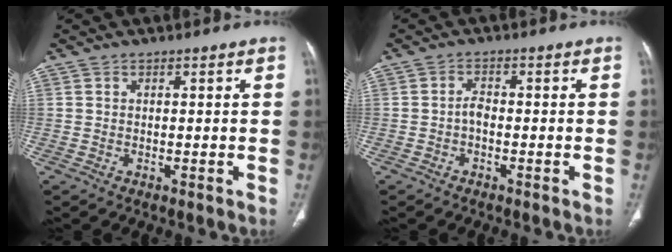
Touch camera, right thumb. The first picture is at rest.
{"total": 1.8, "force": [-0.6, 0.9, 1.4], "torque": [-0.020, 0.009, -0.016]}